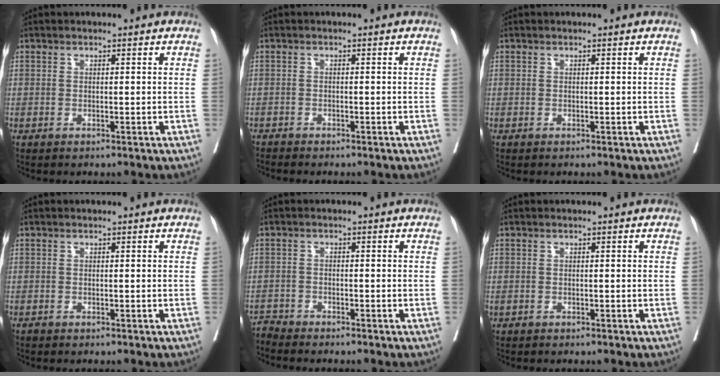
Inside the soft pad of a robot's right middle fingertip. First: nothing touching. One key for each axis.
{"total": 1.0, "fx": -1.0, "fy": 0.0, "fz": -0.1, "tx": -0.001, "ty": -0.003, "tz": -0.021}
{"total": 0.0}
{"total": 0.0}
{"total": 2.3, "fx": -2.1, "fy": -0.6, "fz": -0.7, "tx": 0.017, "ty": -0.014, "tz": -0.042}
{"total": 0.0}